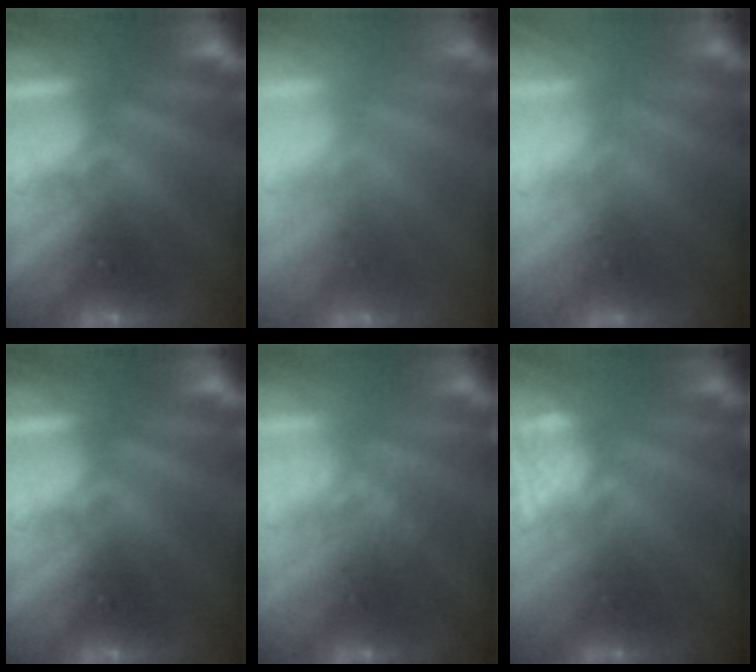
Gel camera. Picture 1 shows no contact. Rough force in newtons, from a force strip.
{"total": 2.2}
{"total": 2.9}
{"total": 0.0}
{"total": 2.2}
{"total": 4.8}